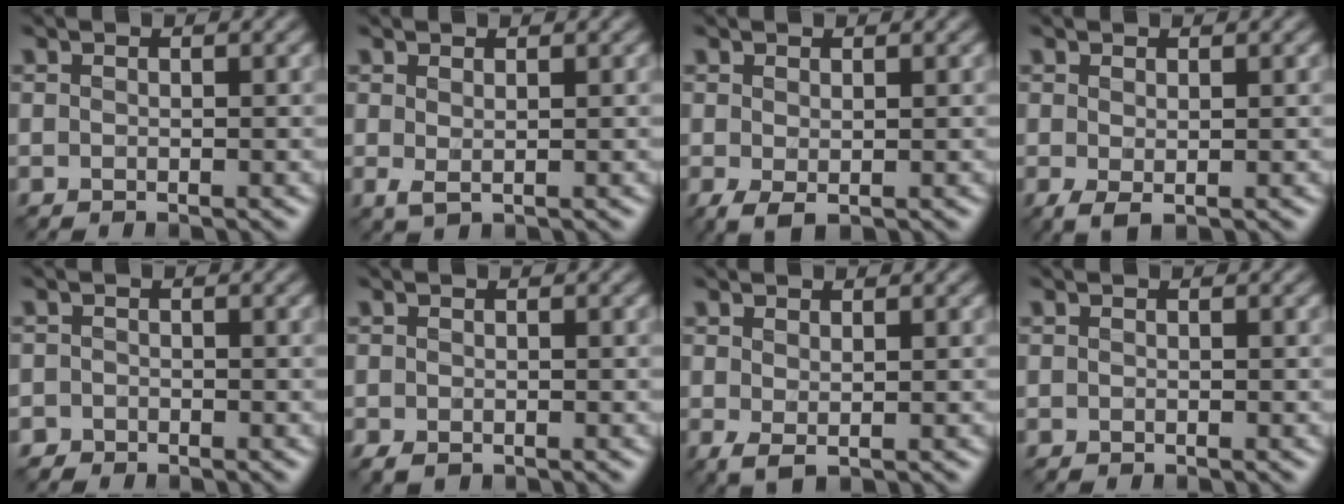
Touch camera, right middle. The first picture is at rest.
{"total": 1.0, "force": [0.4, 0.4, 0.8], "torque": [-0.022, -0.003, 0.011]}
{"total": 1.3, "force": [-0.2, 0.6, 1.2], "torque": [-0.031, -0.002, -0.002]}
{"total": 1.2, "force": [-0.1, 0.5, 1.1], "torque": [-0.026, -0.001, 0.001]}
{"total": 1.0, "force": [-0.7, 0.7, -0.2], "torque": [0.018, 0.001, -0.020]}
{"total": 1.2, "force": [-0.5, 0.9, 0.7], "torque": [-0.021, -0.004, -0.009]}
{"total": 1.2, "force": [0.3, 0.5, 1.1], "torque": [-0.028, -0.002, 0.007]}
{"total": 0.0}